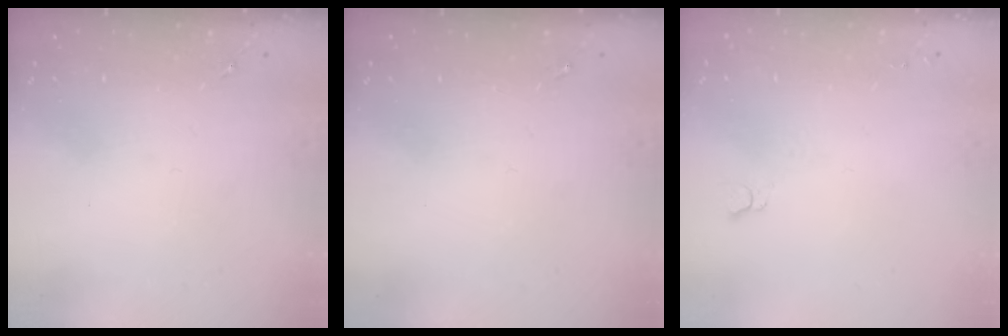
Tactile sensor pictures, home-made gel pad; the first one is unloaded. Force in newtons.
{"total": 0.0}
{"total": 2.7, "press": 2.7, "slide": 0.3}